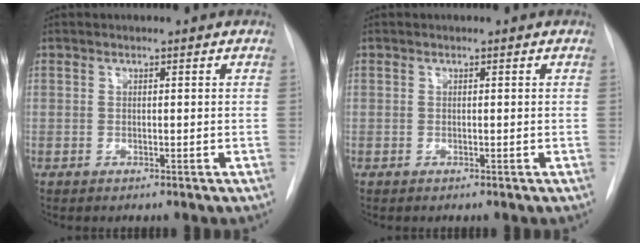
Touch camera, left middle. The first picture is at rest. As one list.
[{"total": 0.0}]